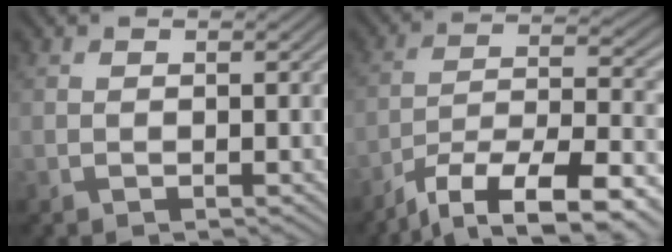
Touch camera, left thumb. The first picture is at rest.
{"total": 13.1, "force": [-8.9, 4.1, 8.7], "torque": [-0.158, -0.021, -0.139]}